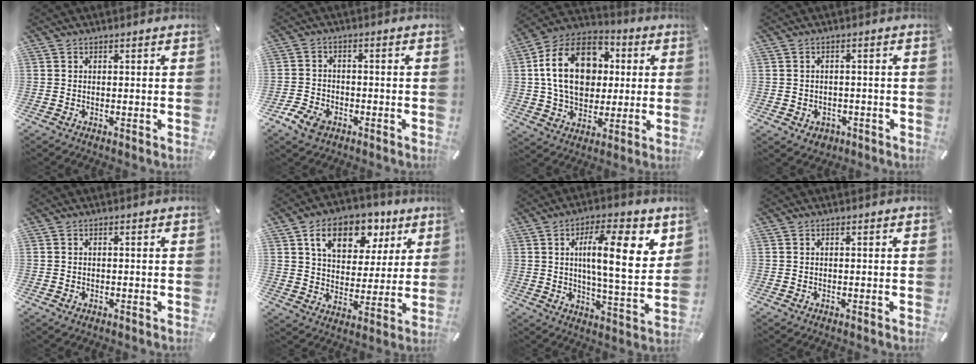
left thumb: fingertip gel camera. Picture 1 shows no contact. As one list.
[{"total": 5.1, "force": [-3.1, 3.4, 2.1], "torque": [-0.050, 0.015, -0.061]}, {"total": 19.7, "force": [2.8, 14.6, 13.0], "torque": [-0.252, 0.009, 0.046]}, {"total": 3.0, "force": [-1.1, 2.6, 1.0], "torque": [-0.018, 0.007, -0.021]}, {"total": 0.8, "force": [-0.3, 0.6, 0.4], "torque": [-0.008, 0.001, -0.007]}, {"total": 13.8, "force": [7.4, 9.2, 7.2], "torque": [-0.112, -0.024, 0.130]}, {"total": 15.3, "force": [4.9, 4.6, 13.7], "torque": [-0.205, -0.011, 0.071]}, {"total": 0.0}]